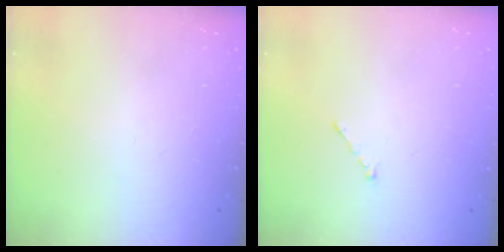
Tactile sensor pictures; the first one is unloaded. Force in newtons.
{"total": 0.7, "press": 0.7, "slide": 0.2}